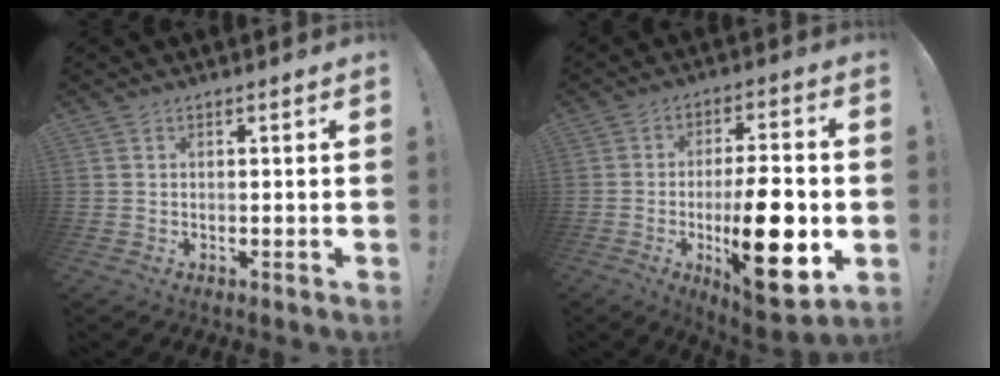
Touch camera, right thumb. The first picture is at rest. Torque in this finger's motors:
{"motor_torque": [2.18, 2.82, 2.08, -0.69, 0.20]}